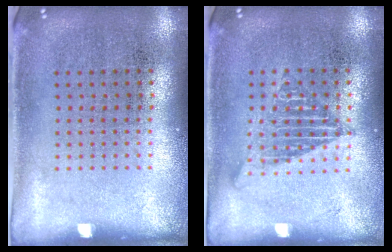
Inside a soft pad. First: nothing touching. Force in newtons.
{"total": 1.2, "press": 1.2, "slide": 0.1}